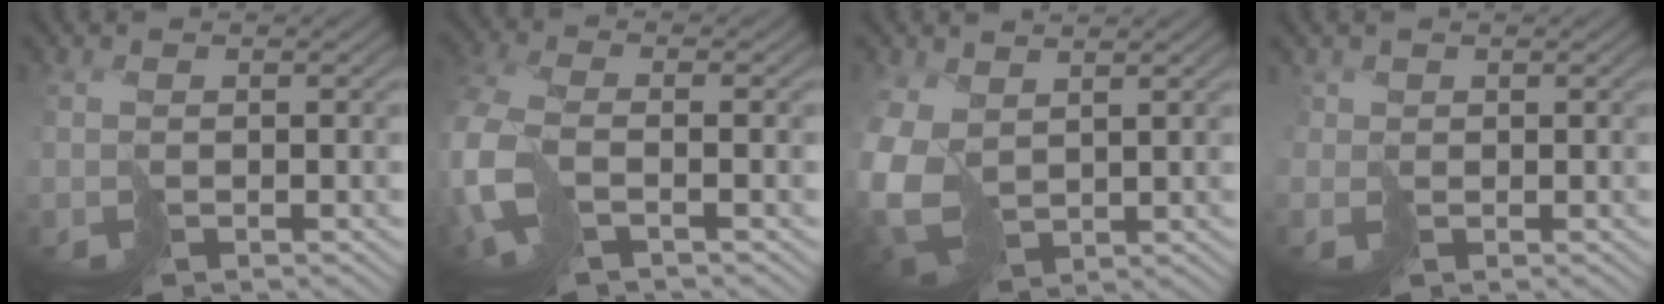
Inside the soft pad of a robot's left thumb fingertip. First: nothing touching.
{"total": 7.7, "force": [-2.1, 4.0, 6.3], "torque": [-0.195, -0.018, -0.050]}
{"total": 8.0, "force": [0.5, 5.9, 5.3], "torque": [-0.174, -0.023, 0.019]}
{"total": 1.4, "force": [0.2, 1.4, -0.1], "torque": [-0.005, -0.006, 0.005]}